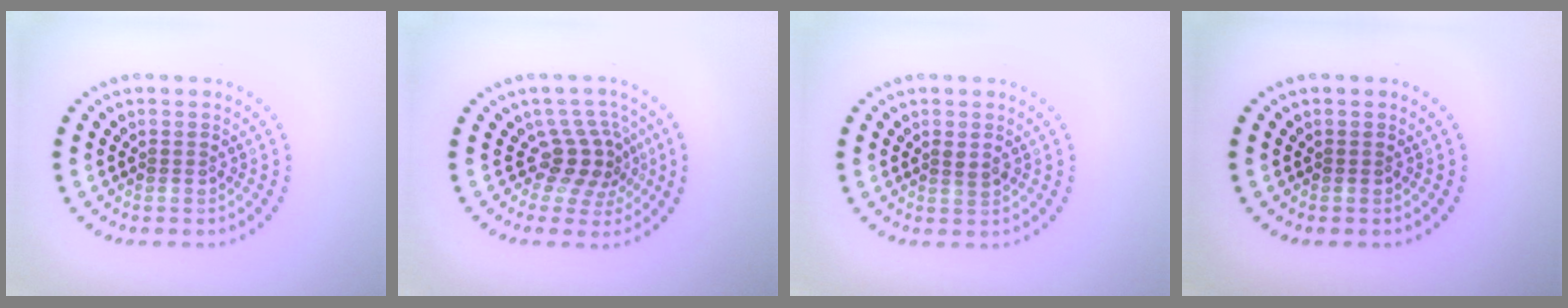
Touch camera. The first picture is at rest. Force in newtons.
{"total": 3.3, "press": 2.3, "slide": 2.4}
{"total": 1.0, "press": 0.9, "slide": 0.4}
{"total": 0.0}